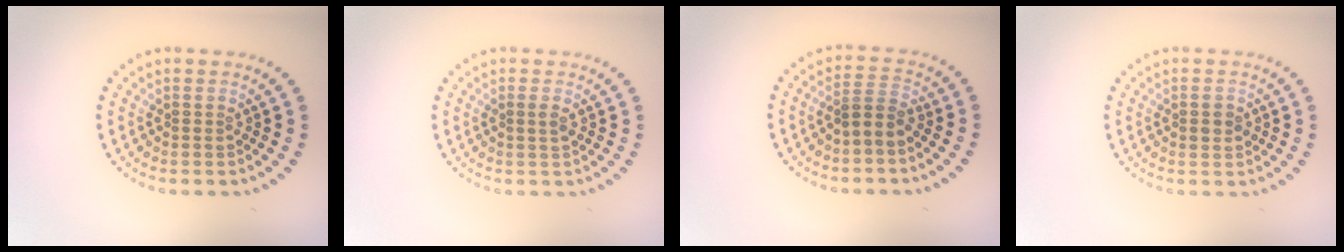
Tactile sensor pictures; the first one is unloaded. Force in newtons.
{"total": 0.8, "press": 0.7, "slide": 0.3}
{"total": 2.1, "press": 1.7, "slide": 1.2}
{"total": 1.4, "press": 1.4, "slide": 0.1}